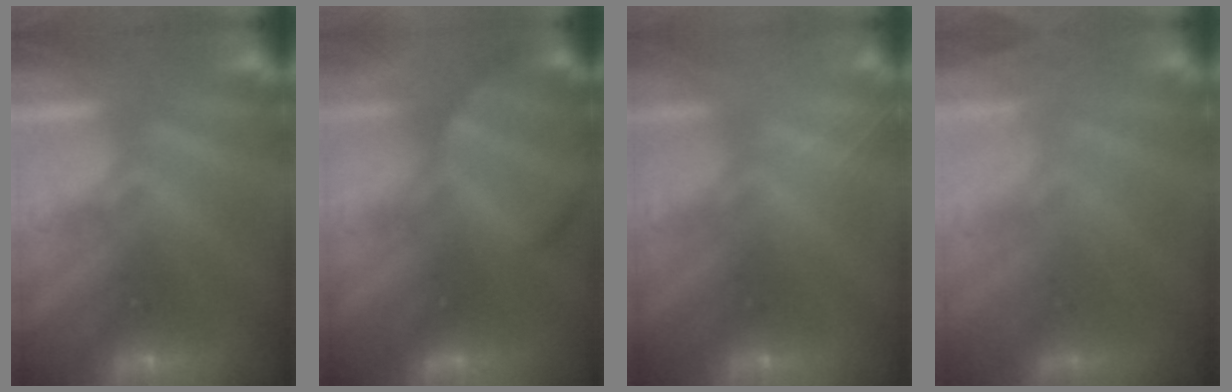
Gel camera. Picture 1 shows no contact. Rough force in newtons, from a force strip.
{"total": 9.8}
{"total": 2.0}
{"total": 1.7}